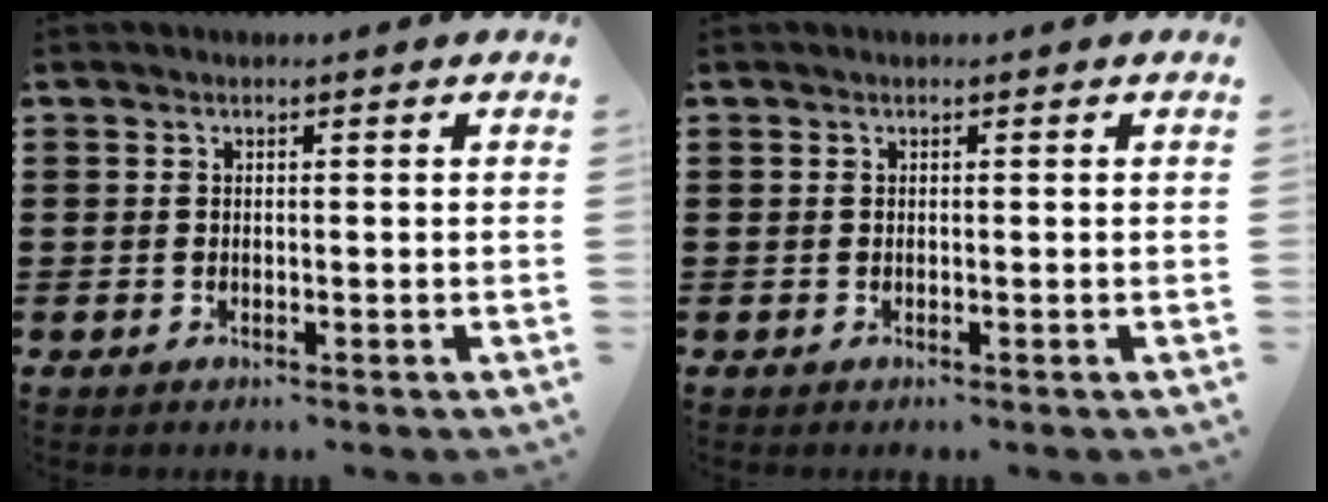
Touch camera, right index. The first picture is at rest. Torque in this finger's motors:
{"motor_torque": [1.07, 1.07, 0.00, 0.00]}